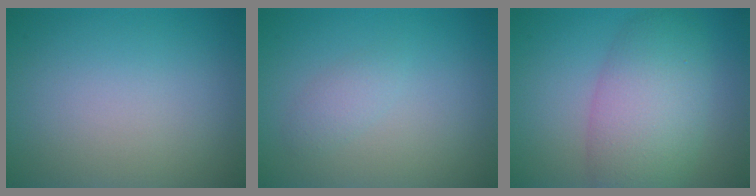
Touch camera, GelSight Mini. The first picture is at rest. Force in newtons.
{"total": 1.3, "press": 1.3, "slide": 0.1}
{"total": 6.9, "press": 6.9, "slide": 0.4}